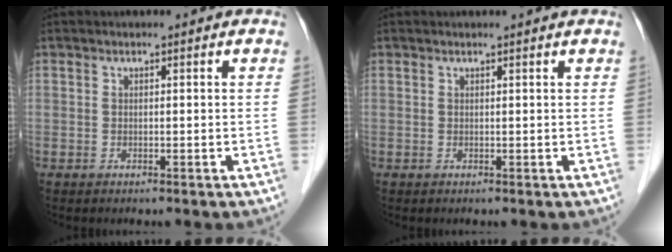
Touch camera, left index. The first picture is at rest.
{"total": 0.7, "force": [0.6, -0.2, 0.3], "torque": [-0.007, -0.001, 0.017]}